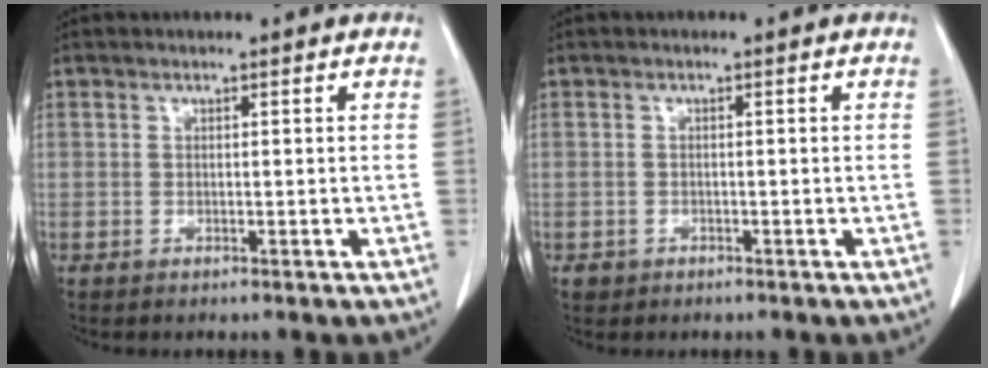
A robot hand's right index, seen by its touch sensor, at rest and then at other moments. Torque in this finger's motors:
{"motor_torque": [-0.07, 0.08, -0.45, -0.13]}